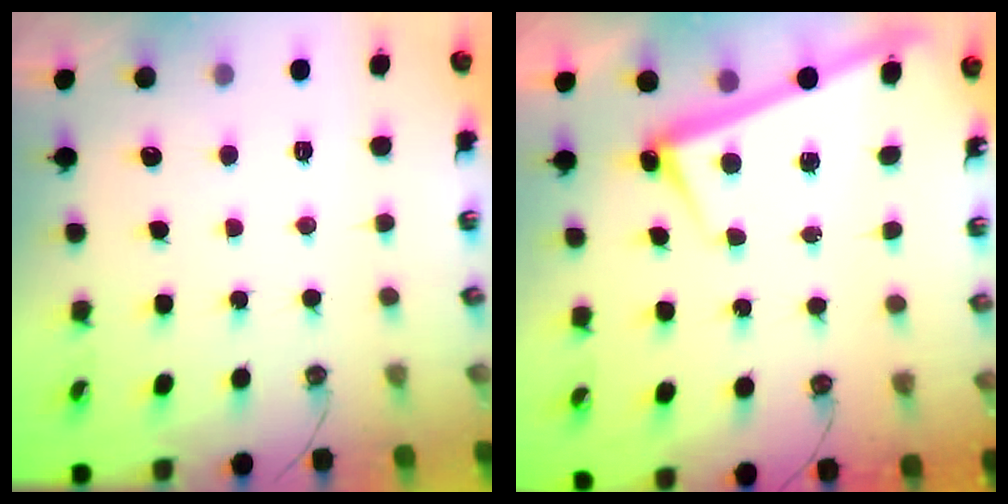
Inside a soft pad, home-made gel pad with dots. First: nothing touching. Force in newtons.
{"total": 2.5, "press": 2.5, "slide": 0.5}